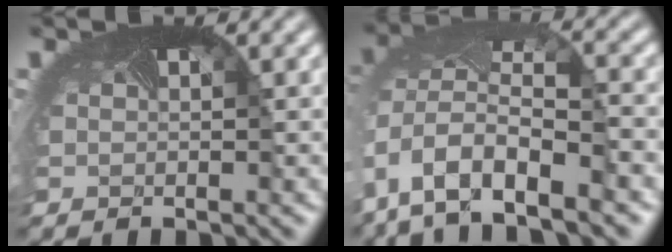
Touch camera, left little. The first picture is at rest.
{"total": 10.9, "force": [-6.1, 6.1, 6.6], "torque": [-0.174, -0.038, -0.077]}